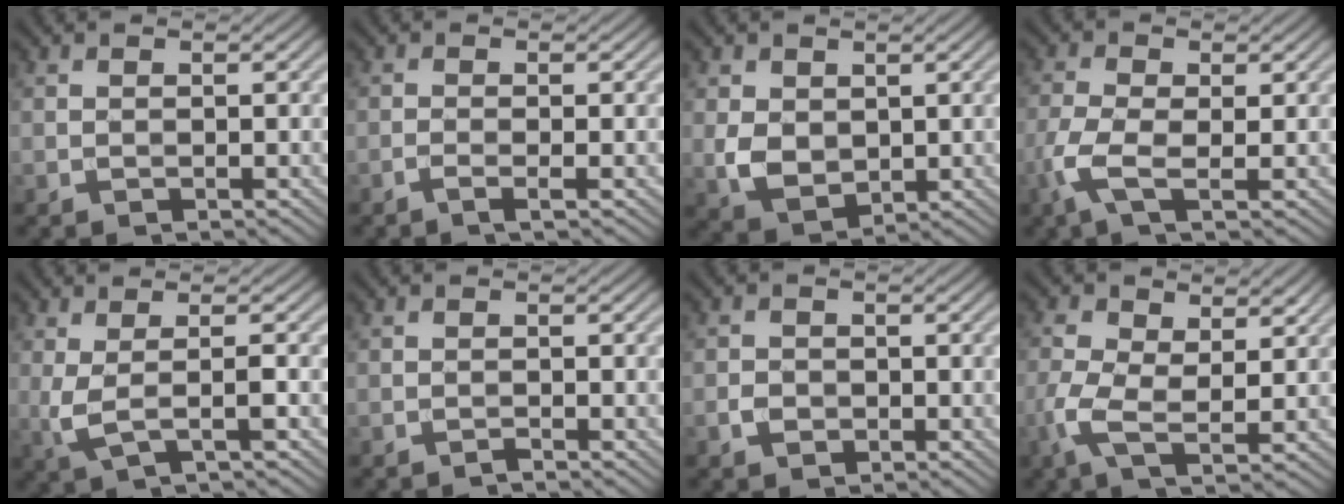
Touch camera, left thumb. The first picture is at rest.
{"total": 1.5, "force": [-0.8, 0.1, 1.3], "torque": [-0.021, 0.004, -0.024]}
{"total": 4.6, "force": [0.7, 3.5, 3.0], "torque": [-0.073, -0.006, 0.019]}
{"total": 5.0, "force": [-1.4, 2.0, 4.3], "torque": [-0.113, -0.001, -0.035]}
{"total": 4.0, "force": [-0.1, 0.9, 3.9], "torque": [-0.085, 0.000, -0.005]}
{"total": 0.6, "force": [-0.6, 0.0, 0.2], "torque": [-0.003, 0.003, -0.013]}
{"total": 1.7, "force": [-0.7, 1.3, 0.8], "torque": [-0.013, -0.002, -0.017]}
{"total": 6.1, "force": [0.1, 3.2, 5.2], "torque": [-0.133, -0.001, -0.004]}